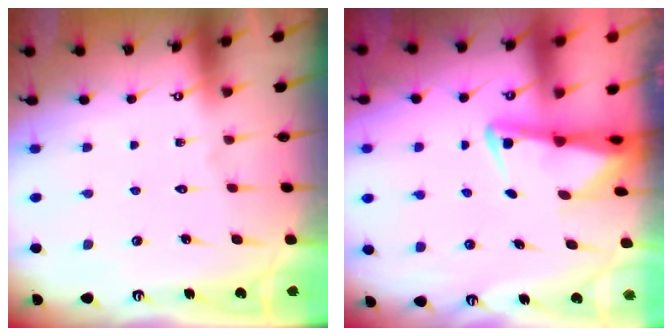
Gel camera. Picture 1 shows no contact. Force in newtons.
{"total": 2.8, "press": 2.7, "slide": 0.6}